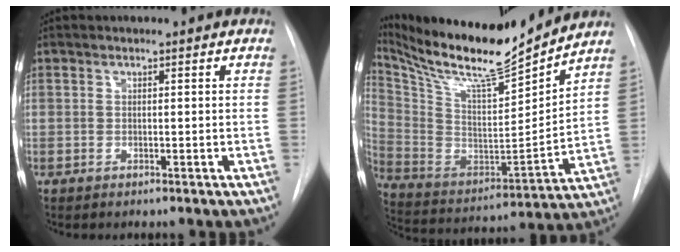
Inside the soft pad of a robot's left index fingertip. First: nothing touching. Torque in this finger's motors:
{"motor_torque": [0.79, -1.10, 0.11, 0.08]}